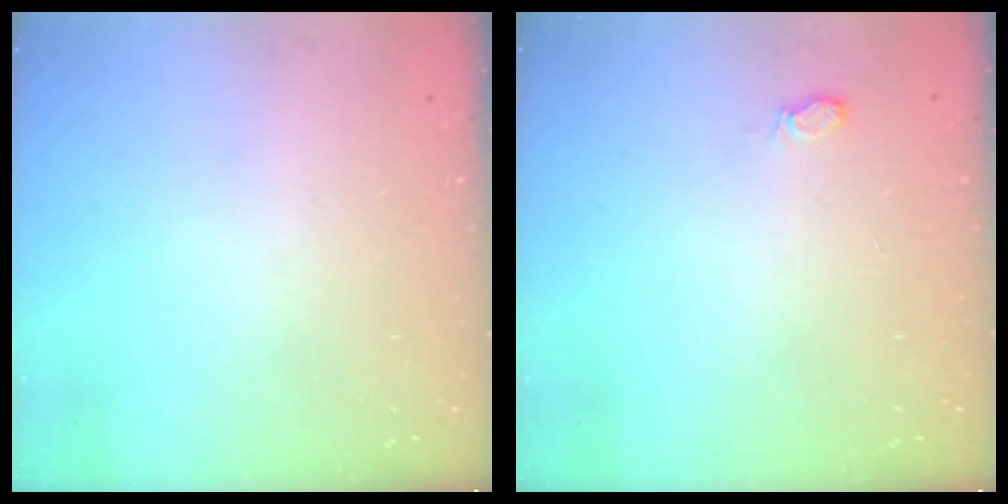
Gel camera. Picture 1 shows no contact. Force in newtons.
{"total": 5.0, "press": 4.9, "slide": 1.0}